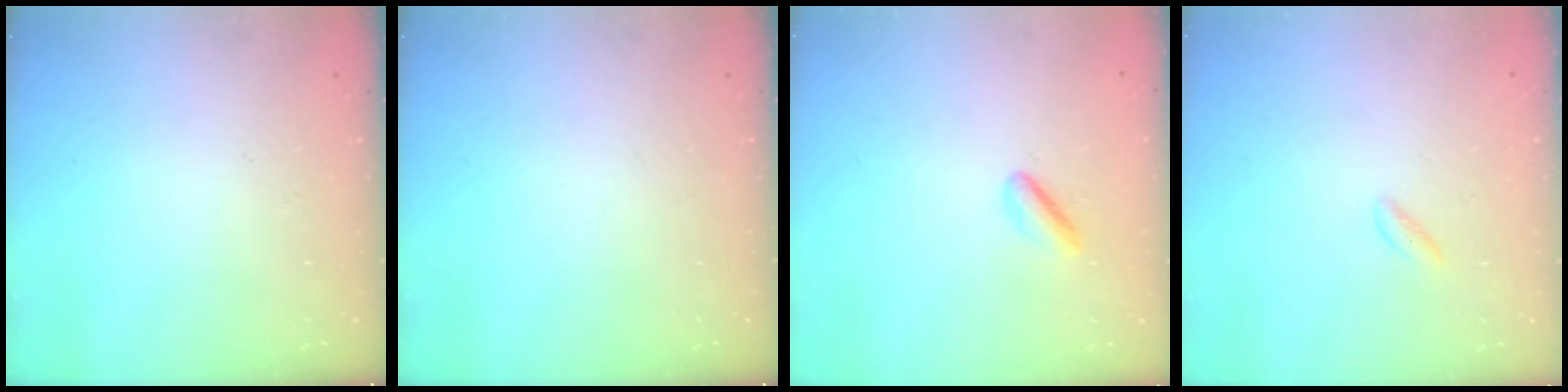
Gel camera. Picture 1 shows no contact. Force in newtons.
{"total": 0.0}
{"total": 2.5, "press": 2.5, "slide": 0.5}
{"total": 0.7, "press": 0.5, "slide": 0.6}